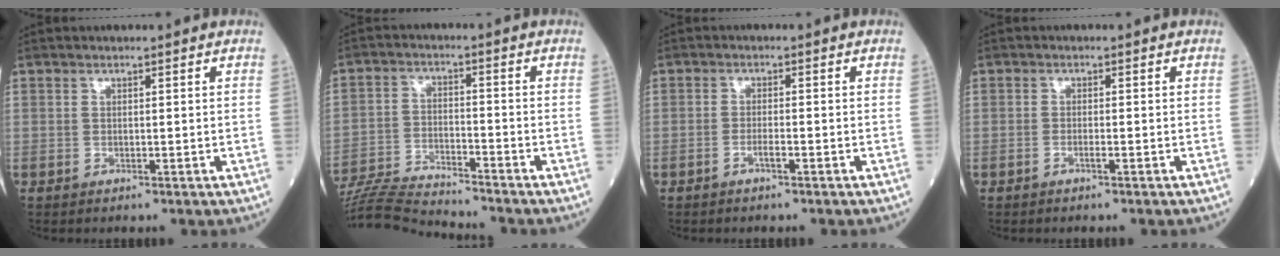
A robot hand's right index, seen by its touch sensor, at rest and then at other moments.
{"total": 10.6, "force": [-10.5, -0.6, 1.8], "torque": [-0.033, -0.006, -0.191]}
{"total": 1.6, "force": [-1.0, 0.1, 1.2], "torque": [-0.024, 0.001, -0.020]}
{"total": 0.9, "force": [-0.6, 0.0, 0.7], "torque": [-0.016, 0.001, -0.012]}